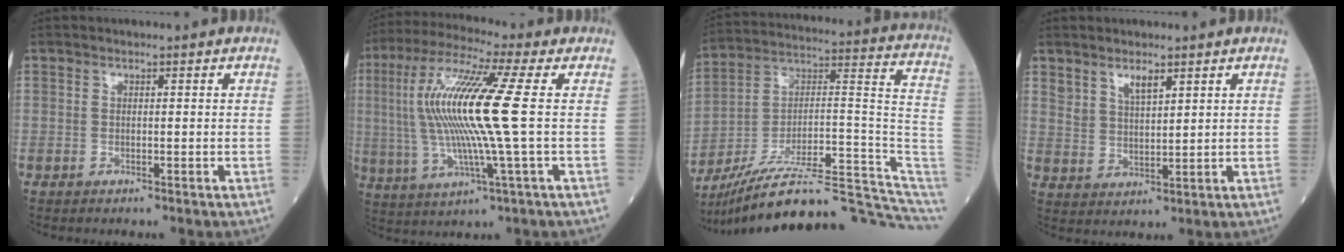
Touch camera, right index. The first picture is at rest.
{"total": 15.9, "force": [1.2, -0.1, 15.9], "torque": [-0.340, 0.009, 0.015]}
{"total": 26.2, "force": [-22.2, 2.4, 13.6], "torque": [-0.133, 0.040, -0.337]}
{"total": 3.9, "force": [2.7, 1.3, 2.5], "torque": [-0.051, 0.002, 0.058]}